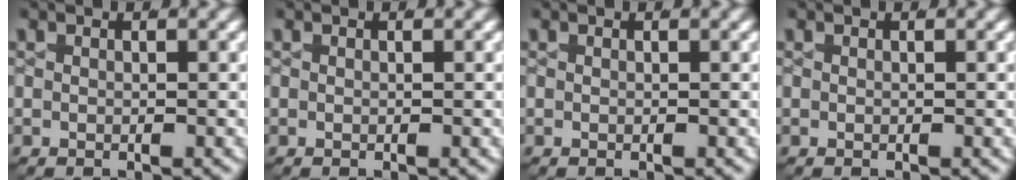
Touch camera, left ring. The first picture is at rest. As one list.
[{"total": 0.0}, {"total": 0.0}, {"total": 0.0}]